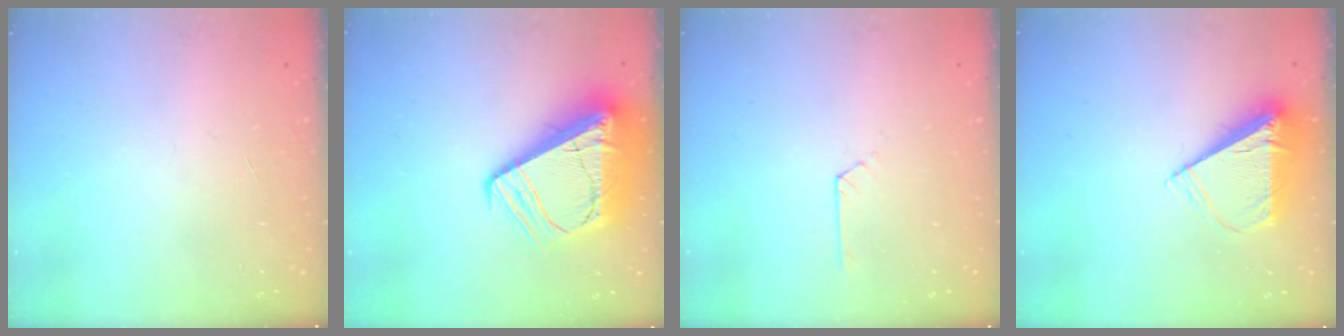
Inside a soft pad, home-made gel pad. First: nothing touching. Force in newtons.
{"total": 20.8, "press": 20.6, "slide": 2.3}
{"total": 2.0, "press": 2.0, "slide": 0.2}
{"total": 7.3, "press": 7.2, "slide": 1.0}